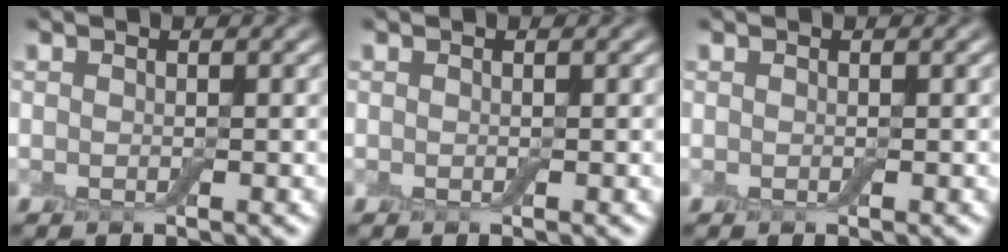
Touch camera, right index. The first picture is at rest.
{"total": 0.0}
{"total": 0.0}